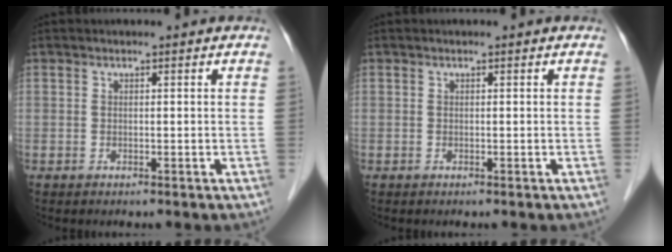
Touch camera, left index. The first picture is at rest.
{"total": 0.0}